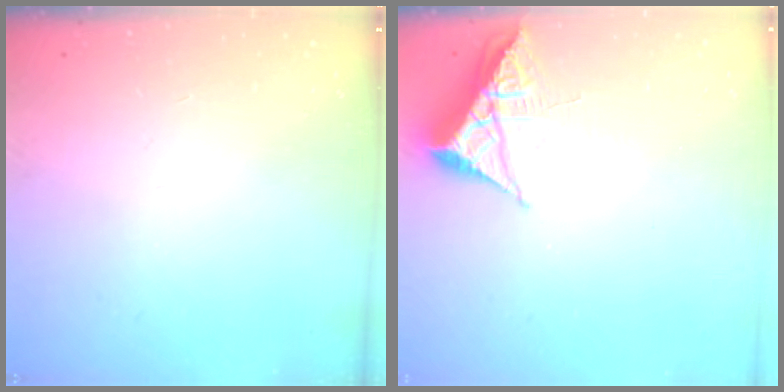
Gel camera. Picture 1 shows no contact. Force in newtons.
{"total": 6.1, "press": 6.0, "slide": 0.7}